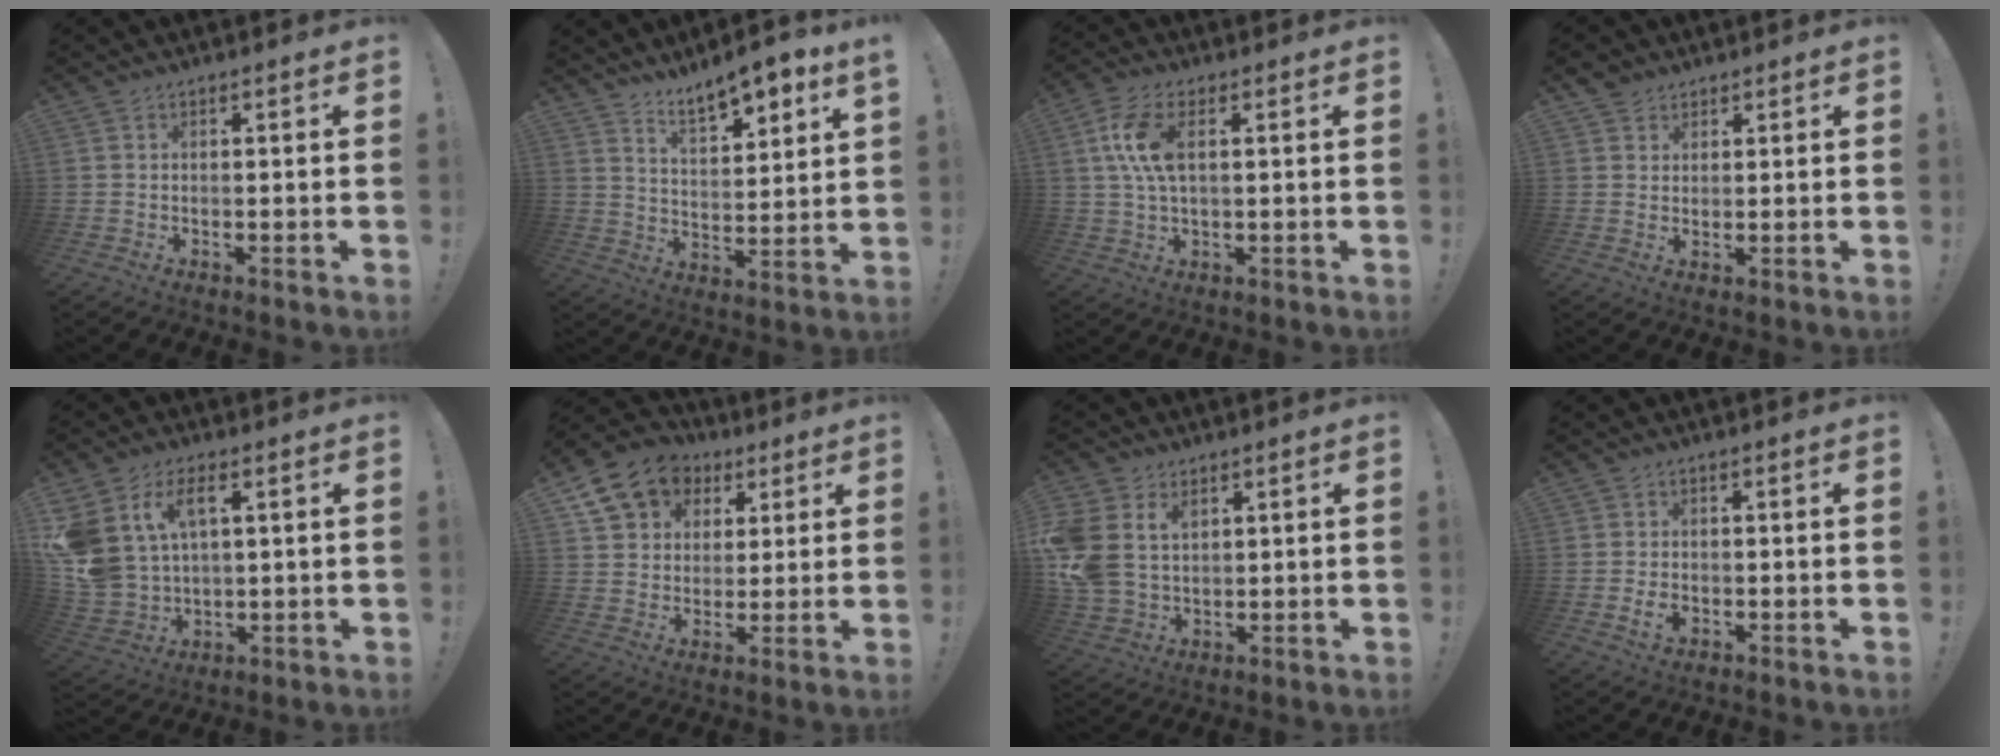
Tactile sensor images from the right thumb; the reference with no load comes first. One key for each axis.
{"total": 8.9, "fx": 7.6, "fy": 1.9, "fz": 4.3, "tx": -0.066, "ty": -0.055, "tz": 0.135}
{"total": 9.9, "fx": 2.2, "fy": 4.5, "fz": 8.6, "tx": -0.178, "ty": -0.005, "tz": 0.037}
{"total": 3.5, "fx": 2.5, "fy": 2.4, "fz": 0.4, "tx": -0.005, "ty": -0.011, "tz": 0.047}
{"total": 13.0, "fx": 5.3, "fy": 8.6, "fz": 8.2, "tx": -0.173, "ty": -0.024, "tz": 0.101}
{"total": 13.0, "fx": 6.6, "fy": 10.2, "fz": 4.7, "tx": -0.072, "ty": -0.036, "tz": 0.131}
{"total": 12.4, "fx": 4.1, "fy": 9.6, "fz": 6.6, "tx": -0.148, "ty": -0.020, "tz": 0.081}
{"total": 3.7, "fx": -0.9, "fy": 2.5, "fz": 2.6, "tx": -0.034, "ty": -0.002, "tz": -0.016}